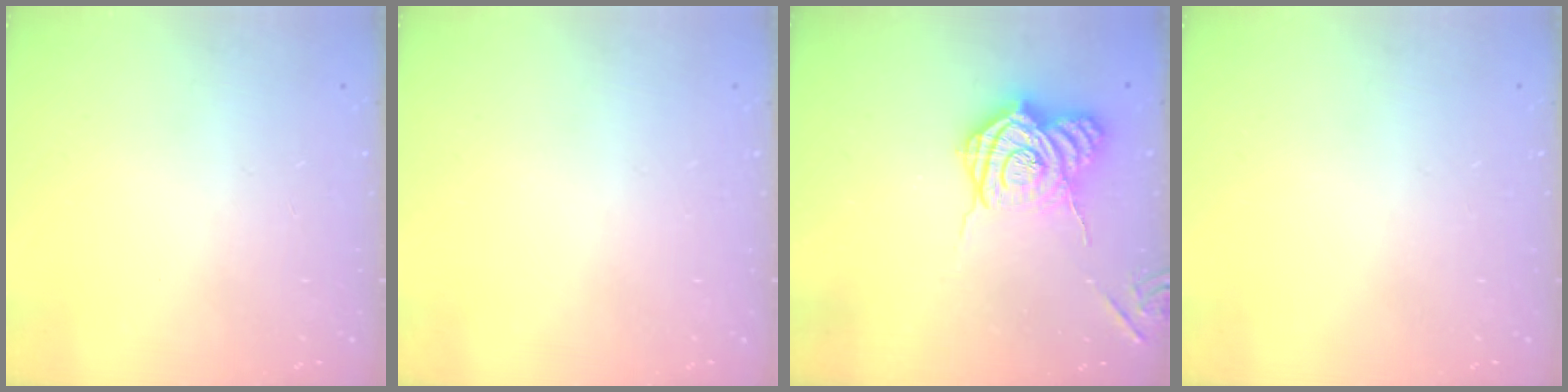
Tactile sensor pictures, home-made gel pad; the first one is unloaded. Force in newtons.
{"total": 0.0}
{"total": 16.2, "press": 16.2, "slide": 1.1}
{"total": 0.0}